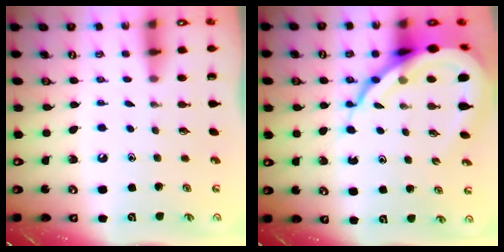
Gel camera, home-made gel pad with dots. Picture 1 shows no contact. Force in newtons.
{"total": 15.6, "press": 15.5, "slide": 1.7}